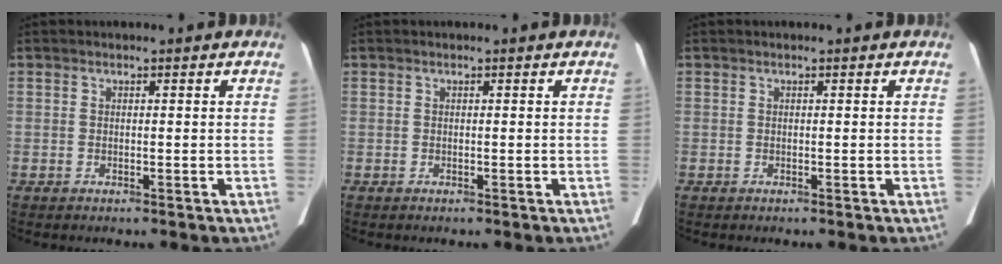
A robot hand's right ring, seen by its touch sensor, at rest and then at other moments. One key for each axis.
{"total": 0.0}
{"total": 0.0}